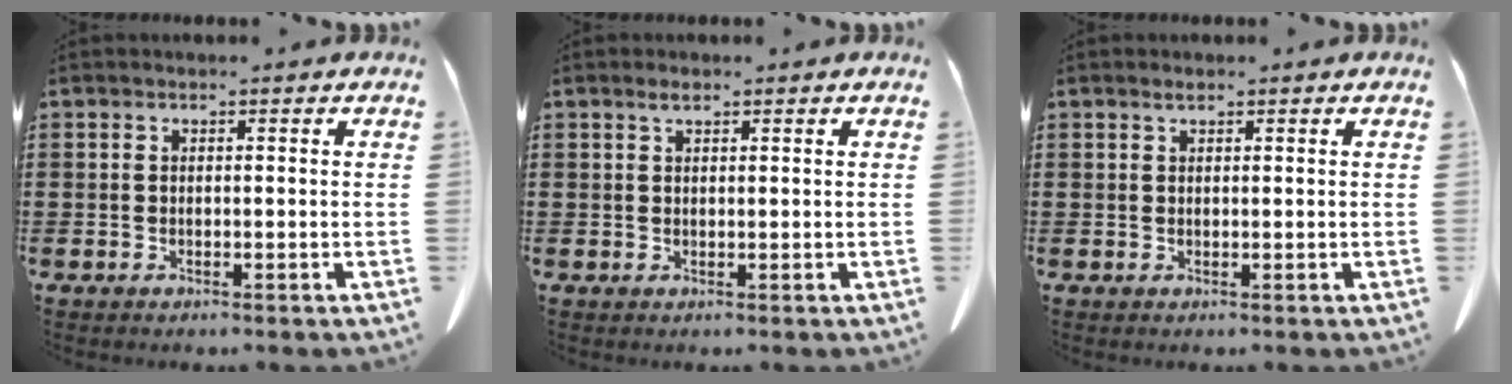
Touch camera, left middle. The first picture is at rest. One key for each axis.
{"total": 1.3, "fx": 0.8, "fy": 0.4, "fz": 0.9, "tx": -0.020, "ty": -0.001, "tz": 0.015}
{"total": 0.8, "fx": 0.5, "fy": 0.1, "fz": 0.5, "tx": -0.012, "ty": -0.001, "tz": 0.010}